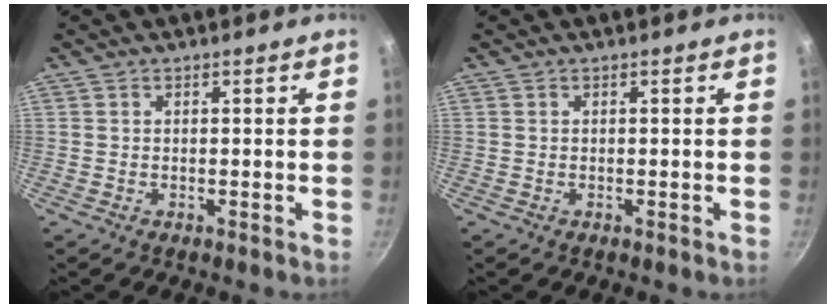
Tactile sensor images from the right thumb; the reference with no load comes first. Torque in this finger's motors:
{"motor_torque": [0.00, 0.01, 0.09, -0.09, 0.00]}